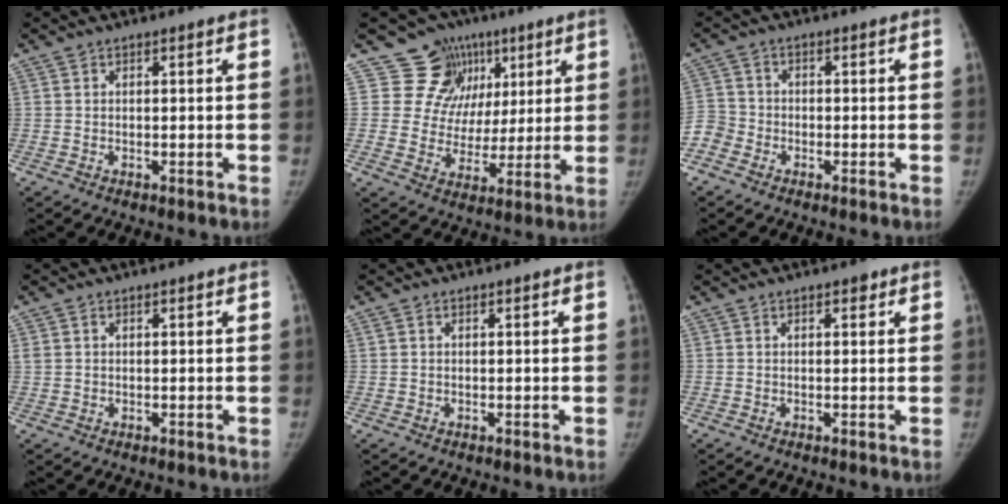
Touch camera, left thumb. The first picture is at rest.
{"total": 12.5, "force": [6.1, 10.7, 1.8], "torque": [0.026, -0.009, 0.099]}
{"total": 4.0, "force": [-2.5, 3.0, 0.6], "torque": [0.000, 0.010, -0.061]}
{"total": 1.5, "force": [0.5, 1.2, 0.7], "torque": [-0.015, 0.007, 0.014]}
{"total": 0.5, "force": [0.2, 0.3, 0.3], "torque": [-0.005, 0.007, 0.005]}
{"total": 1.2, "force": [0.6, 0.6, 0.8], "torque": [-0.004, 0.000, 0.006]}